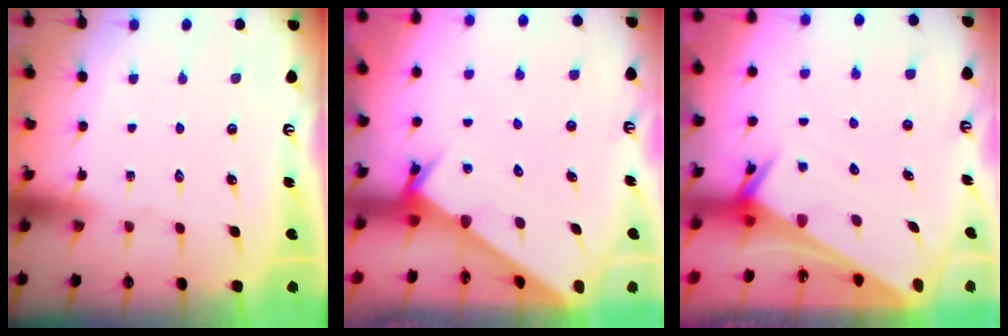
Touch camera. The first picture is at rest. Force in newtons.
{"total": 2.8, "press": 2.8, "slide": 0.1}
{"total": 2.9, "press": 2.9, "slide": 0.2}